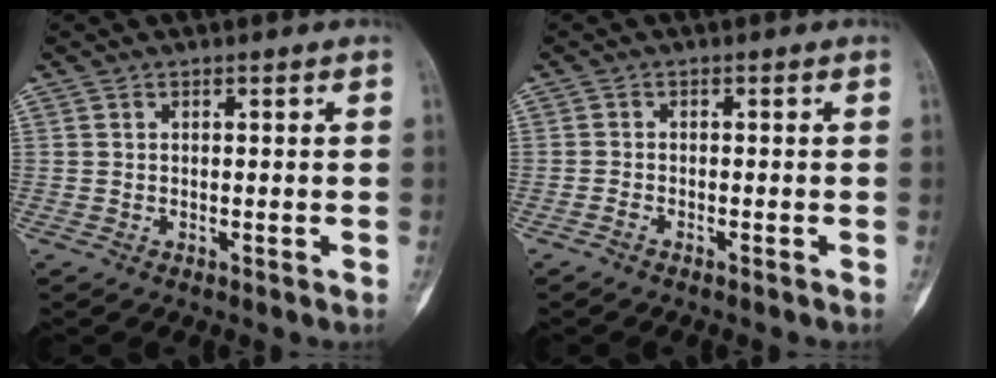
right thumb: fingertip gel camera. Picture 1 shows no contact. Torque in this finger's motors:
{"motor_torque": [-0.15, -0.16, -0.17, -0.15, -0.04]}